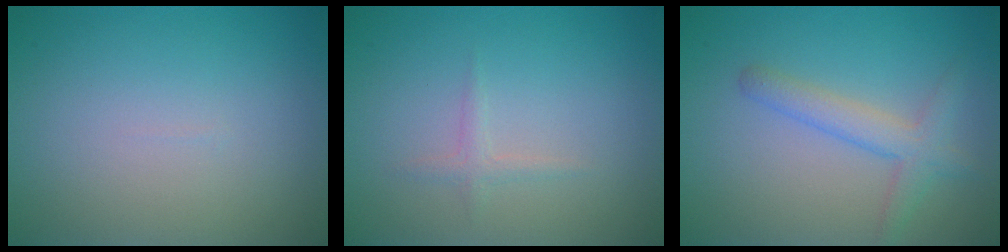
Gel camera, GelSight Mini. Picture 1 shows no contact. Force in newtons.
{"total": 0.9, "press": 0.9, "slide": 0.0}
{"total": 2.9, "press": 2.8, "slide": 0.2}